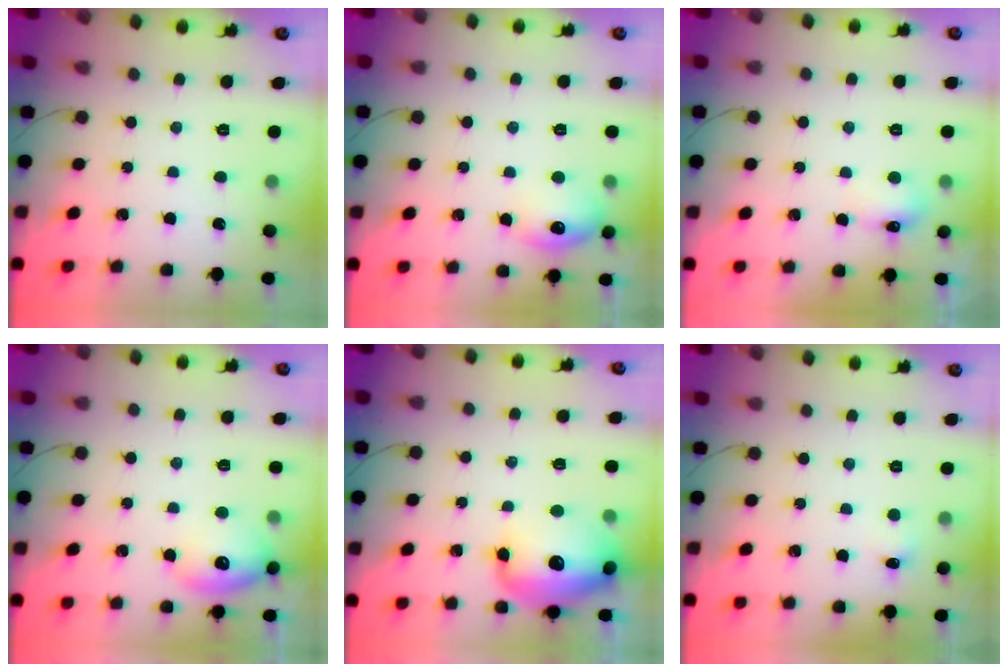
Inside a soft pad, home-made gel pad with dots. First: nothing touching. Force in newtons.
{"total": 10.9, "press": 10.8, "slide": 0.5}
{"total": 5.8, "press": 5.7, "slide": 1.3}
{"total": 12.9, "press": 12.9, "slide": 1.2}
{"total": 17.0, "press": 16.3, "slide": 4.7}
{"total": 4.0, "press": 3.9, "slide": 1.1}